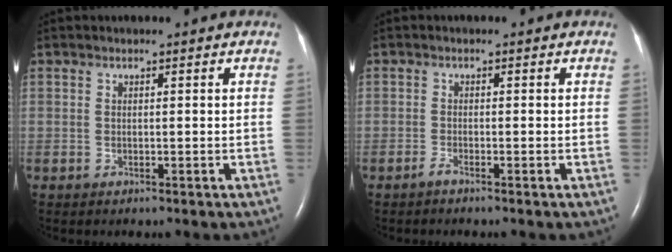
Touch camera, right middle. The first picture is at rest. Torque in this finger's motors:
{"motor_torque": [-0.24, -0.65, 0.07, 0.01]}